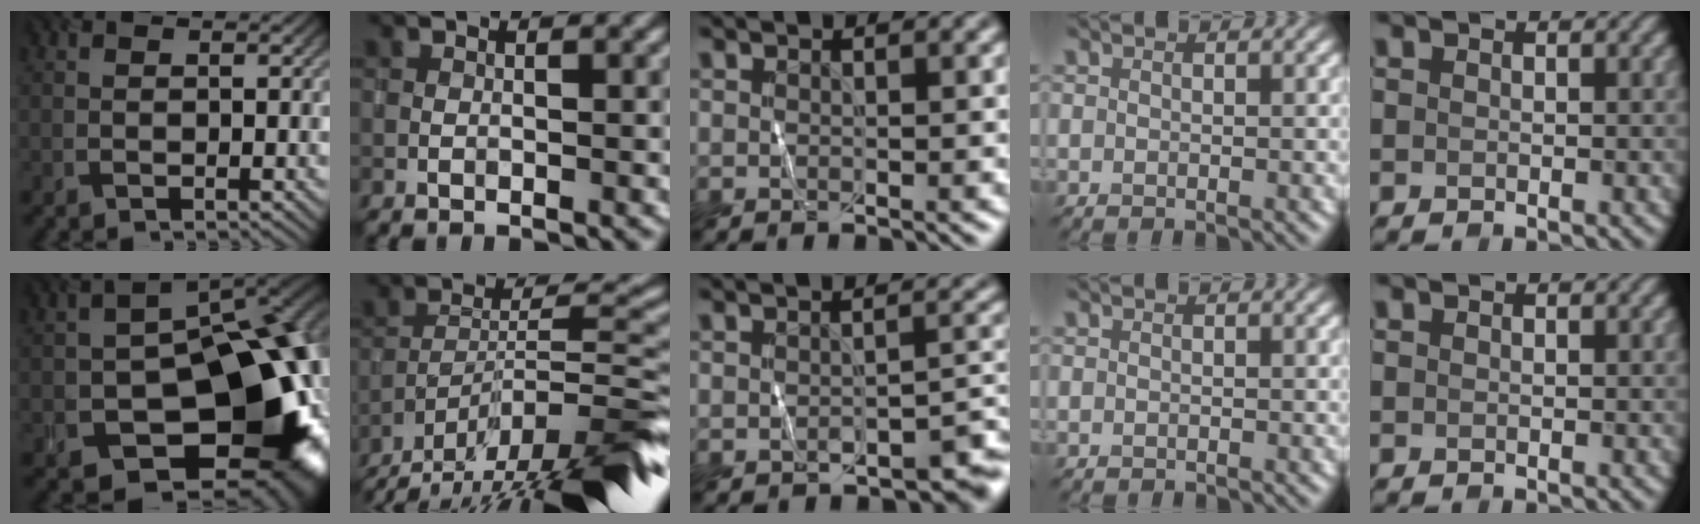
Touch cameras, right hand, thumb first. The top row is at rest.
{"thumb": {"total": 19.4, "force": [-6.5, 12.3, 13.5], "torque": [-0.148, -0.016, -0.082]}, "index": {"total": 14.9, "force": [-12.2, 3.0, 8.1], "torque": [-0.125, -0.001, -0.187]}, "middle": {"total": 2.5, "force": [-1.6, 1.2, 1.5], "torque": [-0.017, -0.001, -0.017]}}